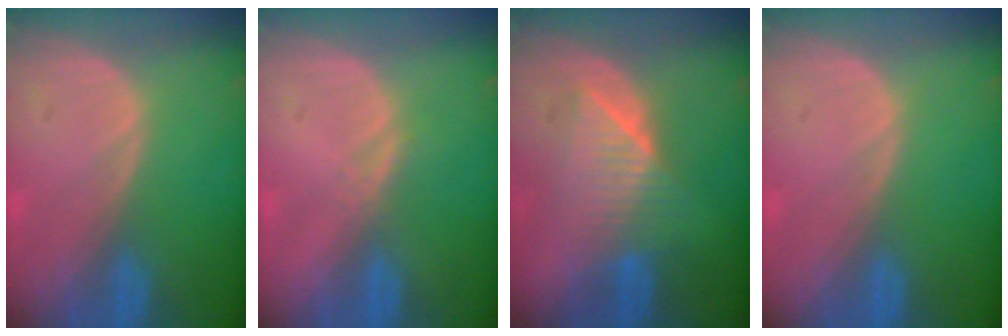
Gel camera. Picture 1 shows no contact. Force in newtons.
{"total": 1.2, "press": 1.0, "slide": 0.7}
{"total": 6.4, "press": 6.3, "slide": 1.0}
{"total": 0.0}